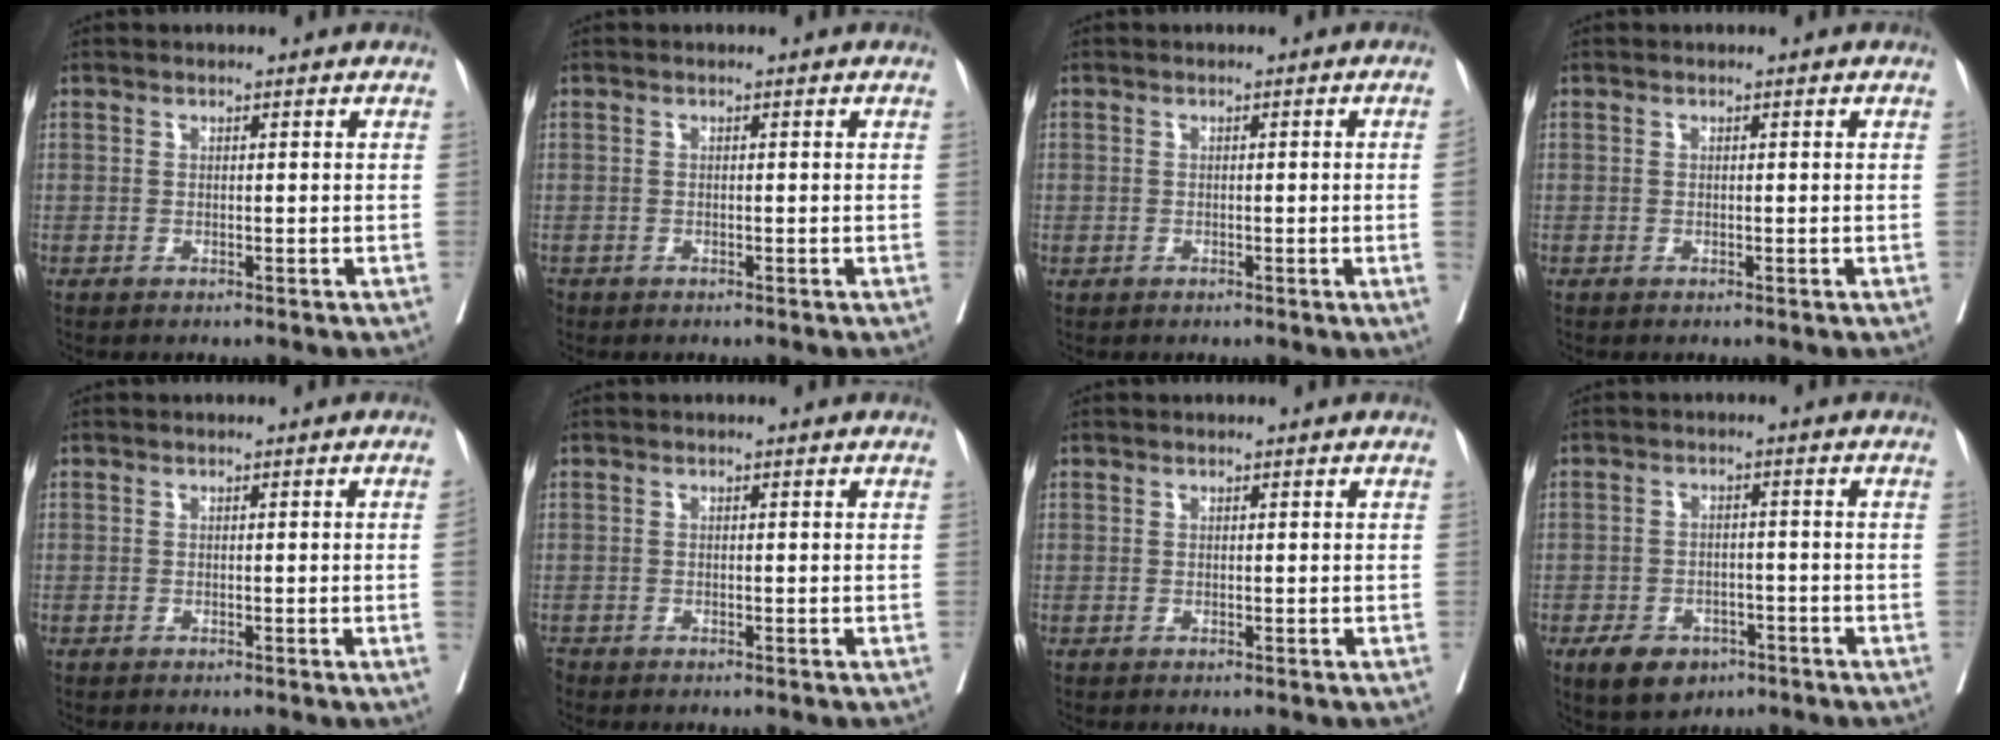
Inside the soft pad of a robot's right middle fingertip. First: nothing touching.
{"total": 0.9, "force": [-0.6, 0.6, 0.2], "torque": [-0.008, -0.002, -0.009]}
{"total": 1.3, "force": [-0.1, -0.1, 1.3], "torque": [-0.021, 0.003, 0.001]}
{"total": 0.0}
{"total": 1.0, "force": [-0.2, -0.2, 1.0], "torque": [-0.012, 0.000, -0.002]}
{"total": 0.7, "force": [-0.6, 0.3, 0.1], "torque": [-0.003, -0.004, -0.010]}
{"total": 0.0}
{"total": 6.8, "force": [-4.0, 4.4, 3.3], "torque": [-0.054, 0.000, -0.055]}